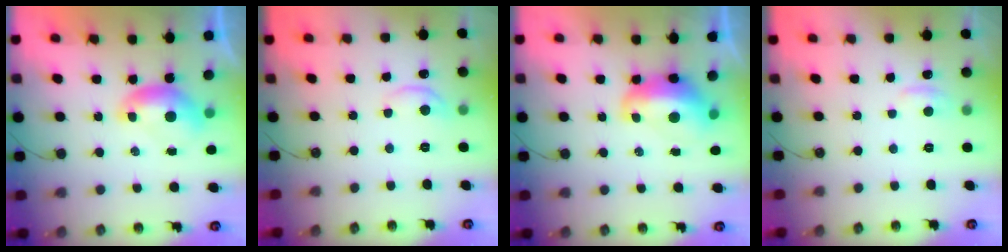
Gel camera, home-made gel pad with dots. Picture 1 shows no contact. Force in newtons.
{"total": 3.0, "press": 2.9, "slide": 0.5}
{"total": 4.1, "press": 3.9, "slide": 1.1}
{"total": 0.9, "press": 0.0, "slide": 0.9}